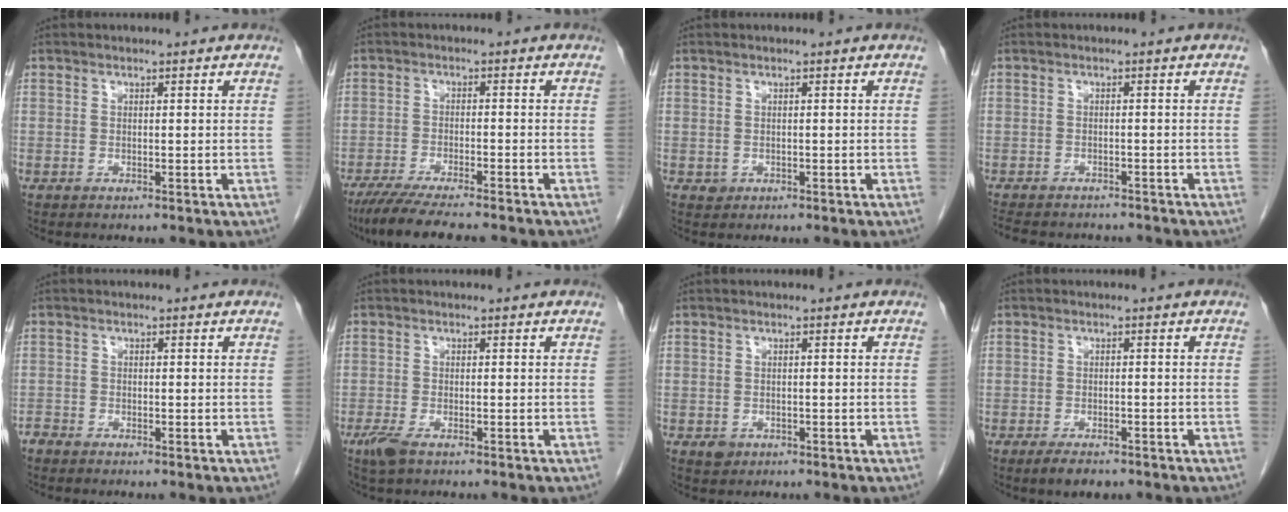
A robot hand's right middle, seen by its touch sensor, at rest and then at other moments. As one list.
[{"total": 10.5, "force": [-8.9, 0.9, 5.6], "torque": [-0.086, -0.024, -0.138]}, {"total": 0.9, "force": [-0.2, 0.8, 0.2], "torque": [-0.003, 0.002, 0.000]}, {"total": 9.6, "force": [-8.5, 3.2, 3.1], "torque": [-0.066, -0.004, -0.112]}, {"total": 1.1, "force": [-1.1, 0.4, 0.1], "torque": [-0.004, 0.000, -0.022]}, {"total": 3.0, "force": [-1.9, 1.0, 2.1], "torque": [-0.049, -0.006, -0.034]}, {"total": 1.5, "force": [-0.7, 1.3, 0.4], "torque": [-0.004, 0.004, -0.006]}, {"total": 2.9, "force": [-2.1, 1.1, 1.6], "torque": [-0.033, -0.004, -0.030]}]